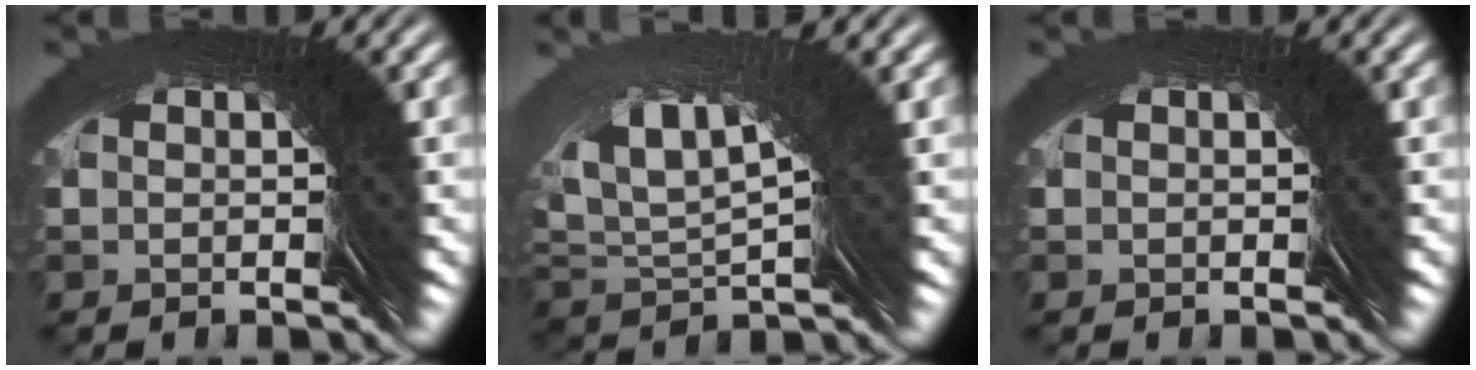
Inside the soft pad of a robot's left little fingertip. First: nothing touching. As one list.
[{"total": 3.6, "force": [2.8, -1.9, 1.3], "torque": [-0.028, 0.021, 0.047]}, {"total": 0.0}]